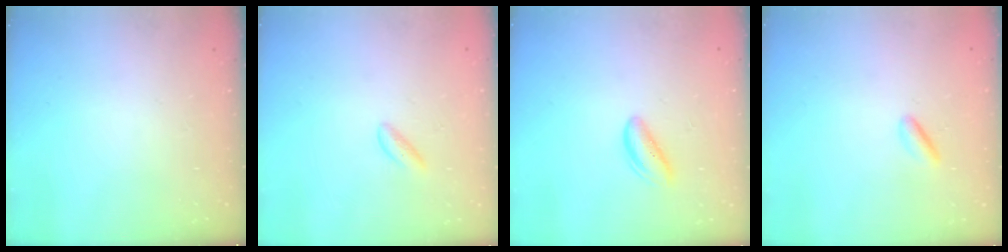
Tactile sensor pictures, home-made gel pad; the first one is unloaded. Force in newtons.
{"total": 2.4, "press": 2.3, "slide": 0.7}
{"total": 3.8, "press": 3.8, "slide": 0.2}
{"total": 2.4, "press": 2.4, "slide": 0.5}